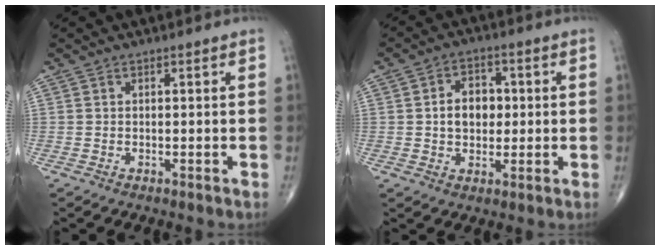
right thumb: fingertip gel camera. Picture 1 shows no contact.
{"total": 7.4, "force": [0.4, 5.6, 4.8], "torque": [-0.050, 0.012, 0.005]}